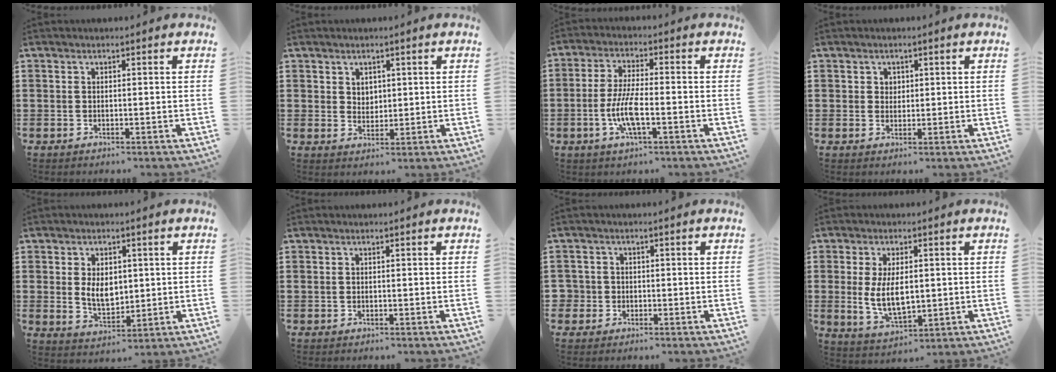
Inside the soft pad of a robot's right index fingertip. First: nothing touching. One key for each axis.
{"total": 2.4, "fx": 1.5, "fy": 1.8, "fz": 0.5, "tx": -0.017, "ty": 0.008, "tz": 0.028}
{"total": 6.9, "fx": -2.1, "fy": 1.7, "fz": 6.3, "tx": -0.141, "ty": -0.011, "tz": -0.045}
{"total": 1.4, "fx": 0.7, "fy": 1.2, "fz": 0.3, "tx": -0.009, "ty": 0.006, "tz": 0.013}
{"total": 5.4, "fx": 0.6, "fy": 3.5, "fz": 4.1, "tx": -0.070, "ty": 0.005, "tz": 0.007}
{"total": 0.0}
{"total": 2.0, "fx": -0.6, "fy": 1.9, "fz": 0.2, "tx": -0.020, "ty": 0.002, "tz": -0.018}
{"total": 6.7, "fx": 0.3, "fy": 3.4, "fz": 5.8, "tx": -0.114, "ty": -0.004, "tz": -0.001}